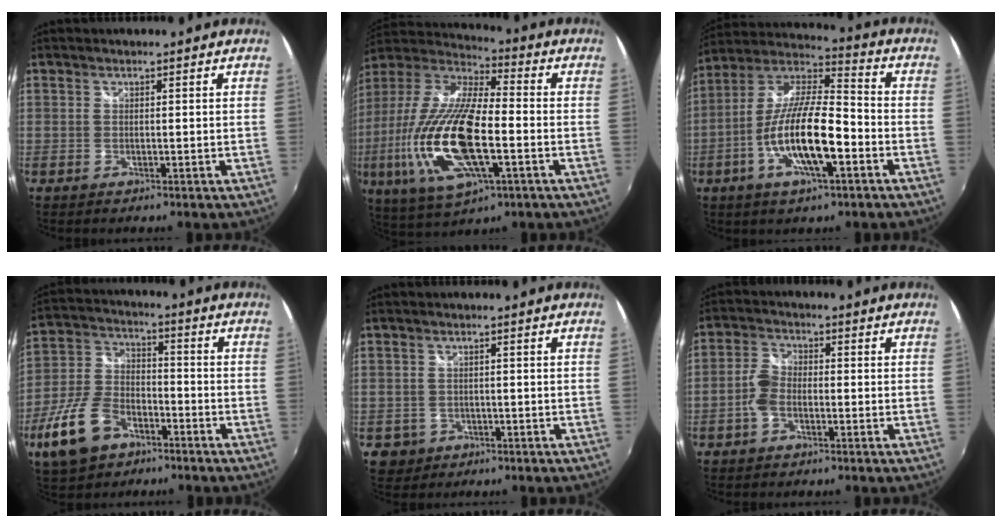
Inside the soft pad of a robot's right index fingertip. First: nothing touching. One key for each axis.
{"total": 23.0, "fx": -5.3, "fy": 7.8, "fz": 21.0, "tx": -0.429, "ty": -0.027, "tz": -0.098}
{"total": 16.3, "fx": -5.6, "fy": 4.3, "fz": 14.7, "tx": -0.289, "ty": -0.004, "tz": -0.107}
{"total": 13.6, "fx": -7.4, "fy": 8.1, "fz": 8.1, "tx": -0.199, "ty": 0.007, "tz": -0.133}
{"total": 3.6, "fx": -0.7, "fy": 3.5, "fz": 0.5, "tx": -0.017, "ty": 0.007, "tz": -0.001}
{"total": 4.1, "fx": -1.6, "fy": 2.4, "fz": 2.9, "tx": -0.065, "ty": 0.012, "tz": -0.031}